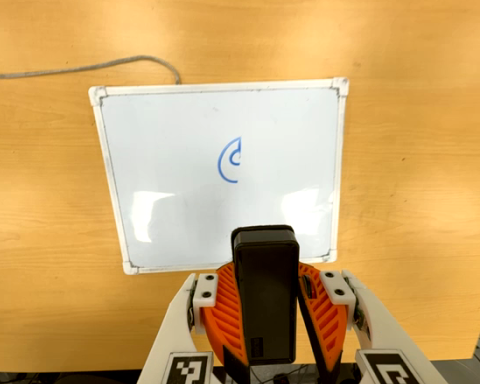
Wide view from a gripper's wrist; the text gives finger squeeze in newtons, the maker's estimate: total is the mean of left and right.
{"total": 10.9, "left": 10.2, "right": 11.6}